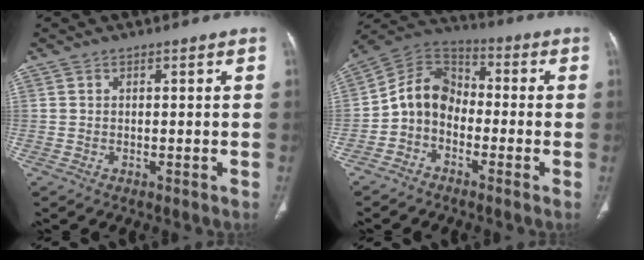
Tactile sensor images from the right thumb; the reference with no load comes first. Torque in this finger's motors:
{"motor_torque": [1.34, 1.12, 0.11, -0.28, 0.06]}